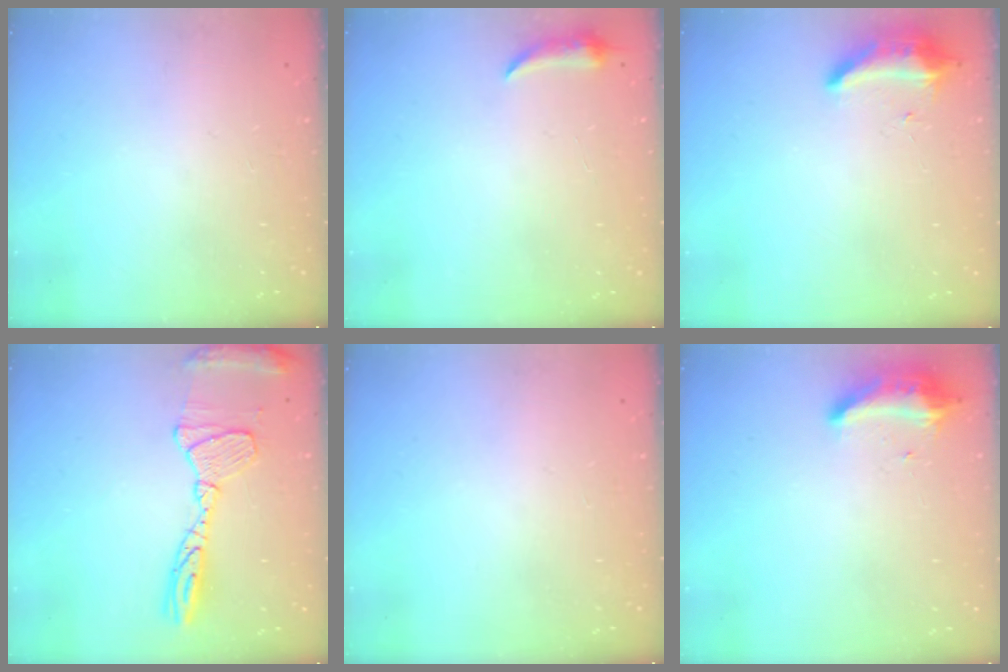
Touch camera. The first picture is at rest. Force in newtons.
{"total": 4.6, "press": 4.5, "slide": 0.8}
{"total": 8.2, "press": 8.2, "slide": 0.7}
{"total": 15.2, "press": 15.1, "slide": 1.3}
{"total": 0.0}
{"total": 9.3, "press": 9.3, "slide": 0.8}